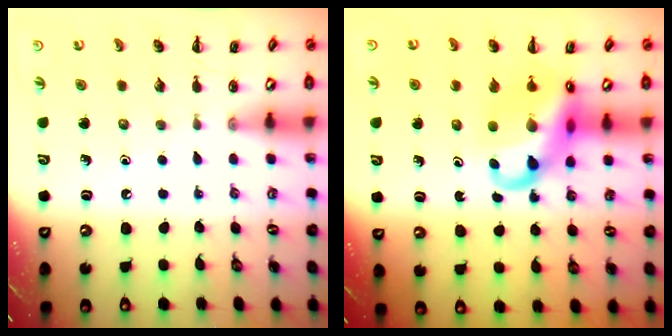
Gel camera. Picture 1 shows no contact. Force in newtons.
{"total": 14.7, "press": 14.2, "slide": 3.8}